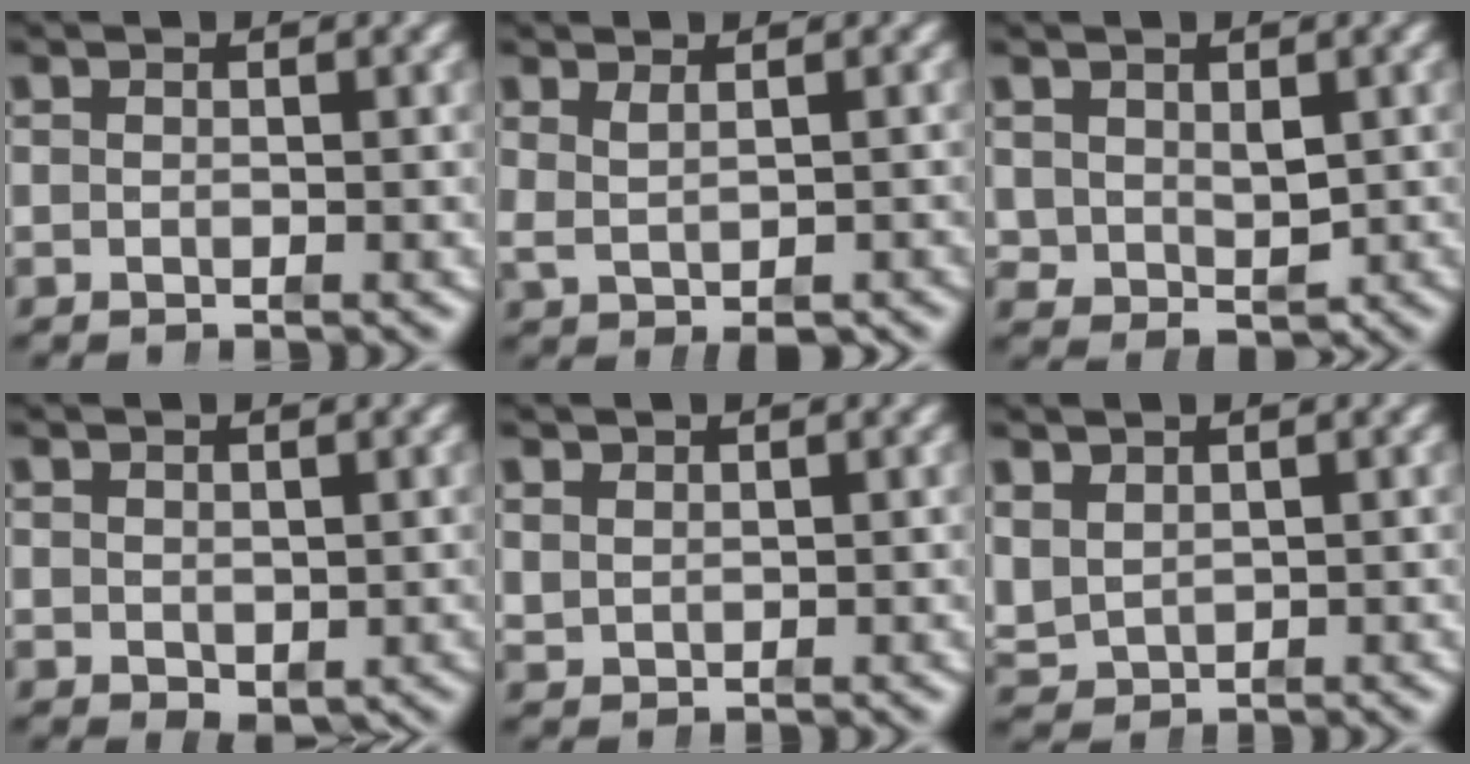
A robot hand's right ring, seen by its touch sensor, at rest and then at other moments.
{"total": 1.8, "force": [0.3, 0.2, 1.8], "torque": [-0.028, -0.004, 0.019]}
{"total": 2.0, "force": [0.4, 1.2, 1.6], "torque": [-0.018, -0.018, 0.026]}
{"total": 1.6, "force": [-0.4, 0.7, 1.4], "torque": [0.001, -0.014, 0.010]}
{"total": 1.3, "force": [1.2, 0.1, 0.0], "torque": [0.010, 0.000, 0.035]}
{"total": 3.0, "force": [0.9, 2.6, 1.1], "torque": [-0.044, -0.011, 0.032]}